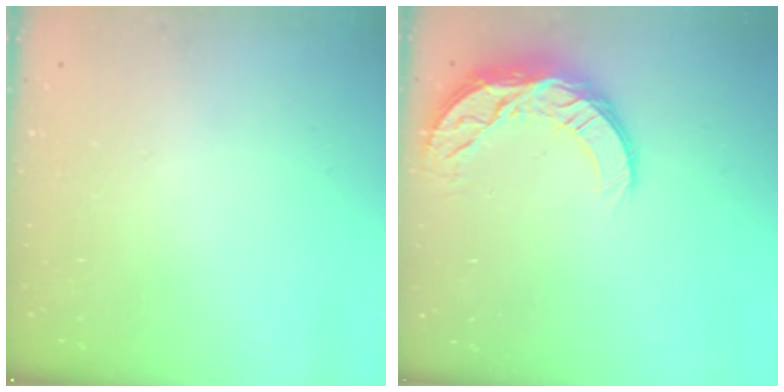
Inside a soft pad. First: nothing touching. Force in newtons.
{"total": 10.1, "press": 10.1, "slide": 0.7}